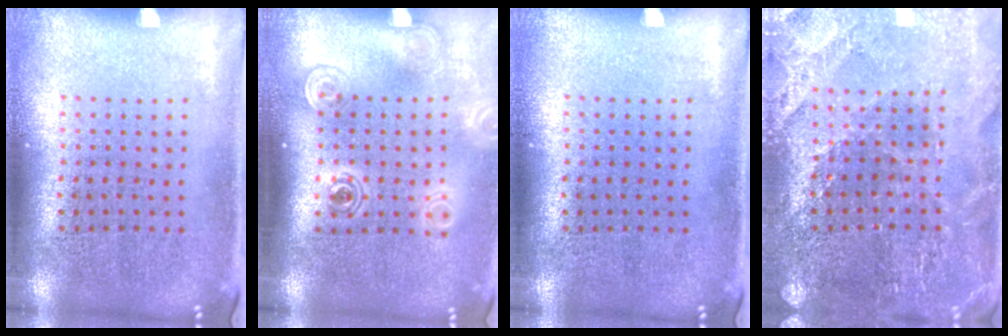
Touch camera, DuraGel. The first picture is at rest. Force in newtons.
{"total": 1.9, "press": 1.4, "slide": 1.2}
{"total": 0.0}
{"total": 2.4, "press": 2.3, "slide": 0.2}